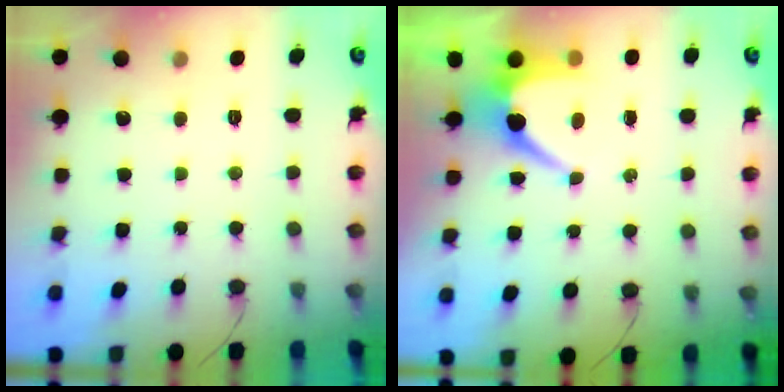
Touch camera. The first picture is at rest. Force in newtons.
{"total": 7.1, "press": 7.1, "slide": 0.3}